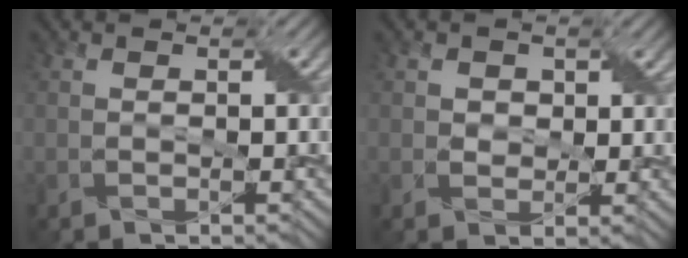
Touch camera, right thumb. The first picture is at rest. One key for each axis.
{"total": 2.1, "fx": 0.8, "fy": 1.8, "fz": 0.6, "tx": -0.019, "ty": -0.002, "tz": 0.005}